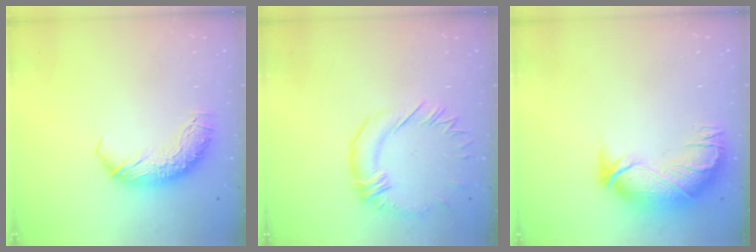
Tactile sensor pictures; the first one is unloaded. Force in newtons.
{"total": 1.5, "press": 0.9, "slide": 1.1}
{"total": 2.8, "press": 0.3, "slide": 2.8}